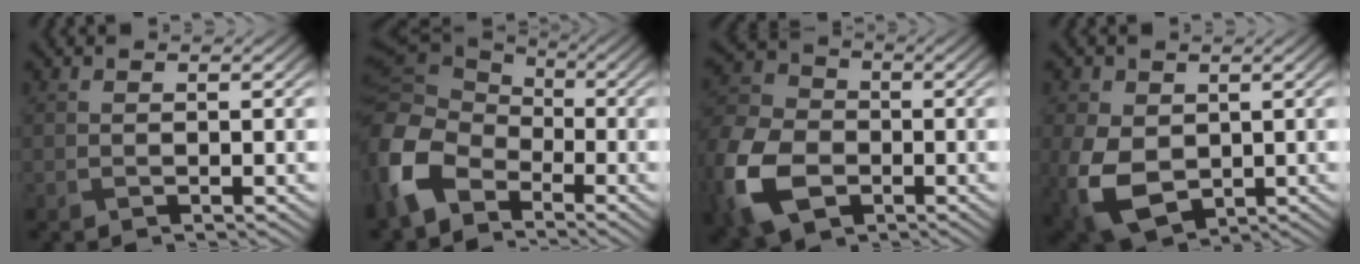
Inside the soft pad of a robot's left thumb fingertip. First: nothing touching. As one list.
[{"total": 11.8, "force": [-4.2, 8.3, 7.3], "torque": [-0.236, -0.038, -0.082]}, {"total": 14.1, "force": [-5.1, 10.0, 8.5], "torque": [-0.252, -0.047, -0.103]}, {"total": 9.7, "force": [-0.9, 7.0, 6.6], "torque": [-0.184, -0.026, -0.018]}]